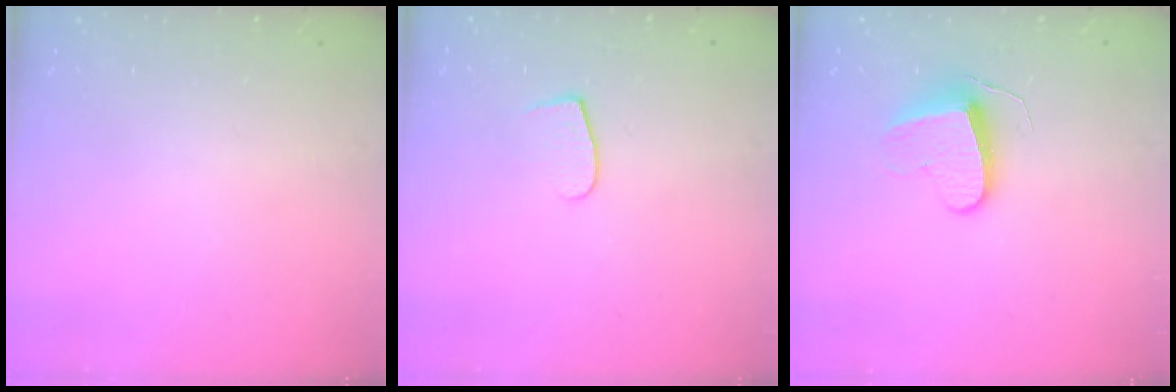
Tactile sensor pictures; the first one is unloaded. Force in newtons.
{"total": 5.5, "press": 5.5, "slide": 0.5}
{"total": 9.4, "press": 9.3, "slide": 0.9}